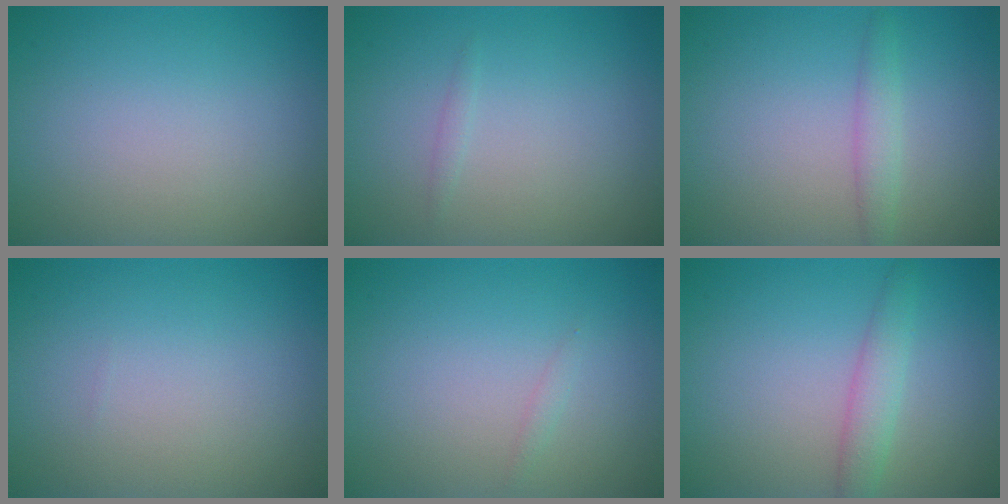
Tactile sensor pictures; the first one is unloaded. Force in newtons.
{"total": 0.6, "press": 0.6, "slide": 0.0}
{"total": 1.7, "press": 1.6, "slide": 0.2}
{"total": 0.0}
{"total": 0.5, "press": 0.5, "slide": 0.0}
{"total": 2.3, "press": 2.3, "slide": 0.0}